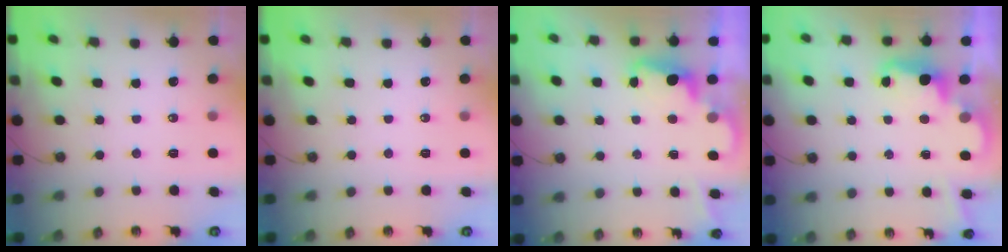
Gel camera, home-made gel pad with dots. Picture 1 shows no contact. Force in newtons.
{"total": 0.0}
{"total": 2.3, "press": 2.2, "slide": 0.6}
{"total": 2.5, "press": 2.5, "slide": 0.5}